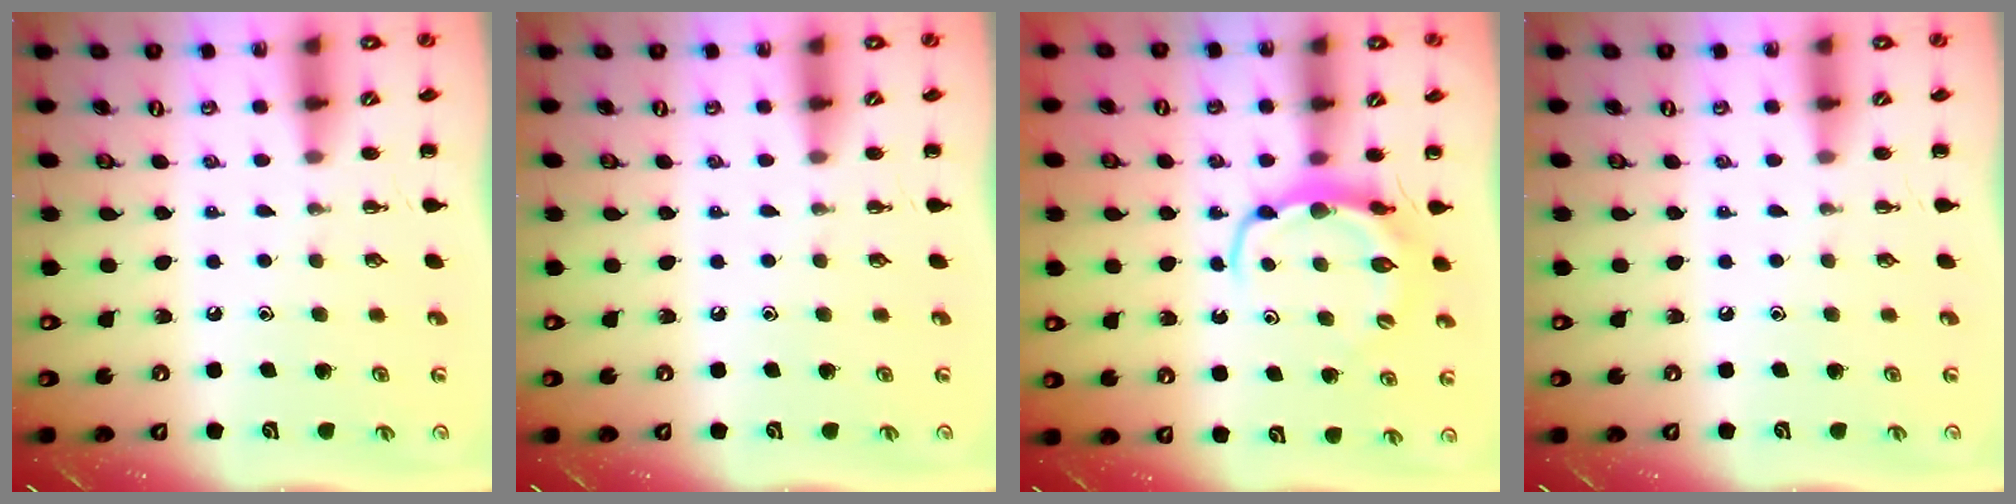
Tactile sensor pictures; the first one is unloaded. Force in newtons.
{"total": 0.0}
{"total": 6.2, "press": 6.1, "slide": 0.9}
{"total": 0.0}